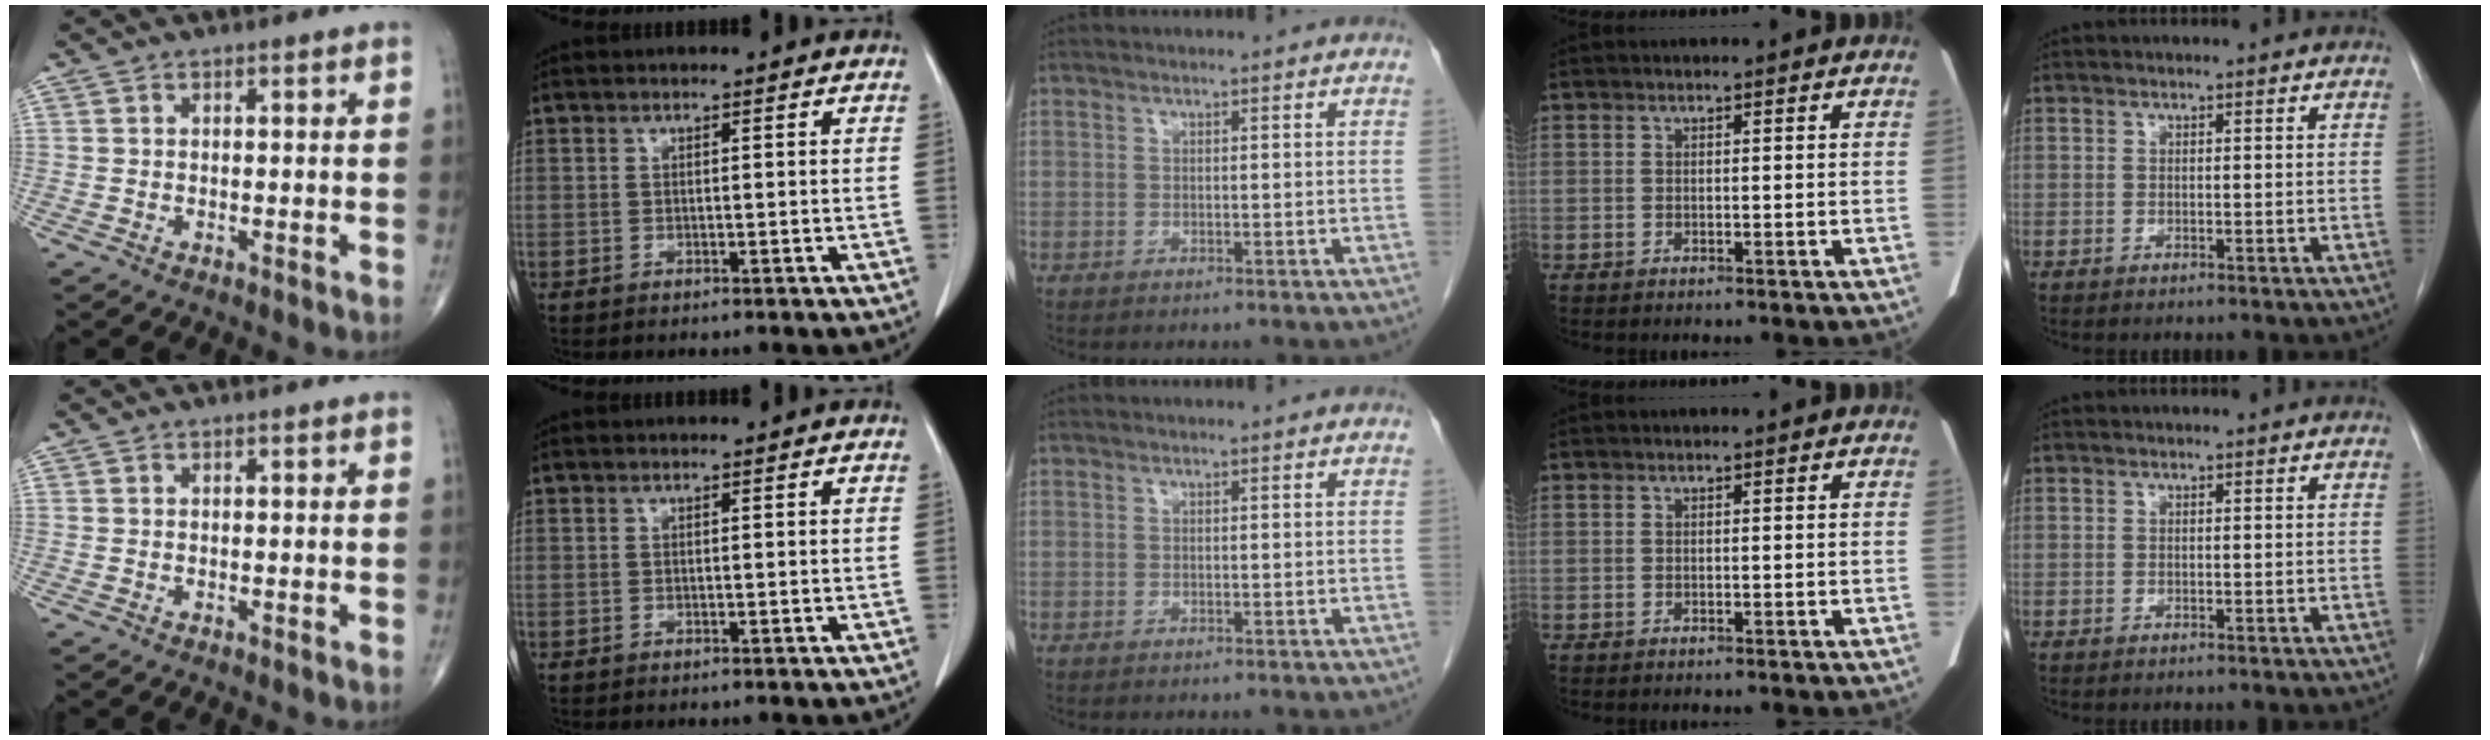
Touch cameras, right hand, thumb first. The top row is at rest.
{}